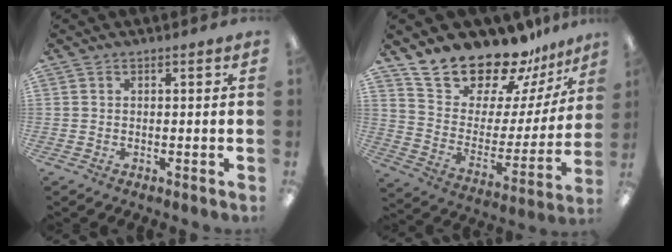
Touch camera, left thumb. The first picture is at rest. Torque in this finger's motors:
{"motor_torque": [0.21, 0.18, 1.41, -1.37, 0.16]}